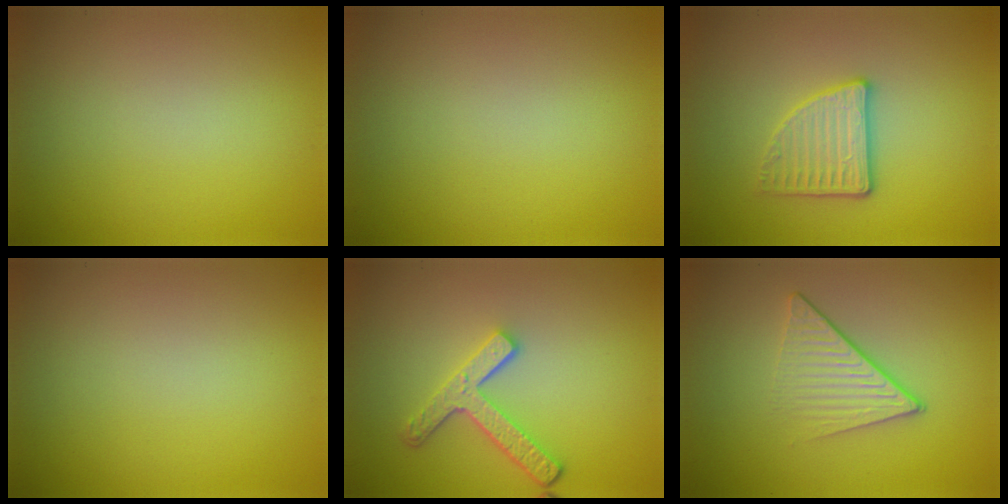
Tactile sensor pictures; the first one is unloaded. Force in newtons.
{"total": 0.0}
{"total": 3.1, "press": 2.9, "slide": 1.1}
{"total": 0.0}
{"total": 3.8, "press": 3.0, "slide": 2.3}
{"total": 4.2, "press": 2.7, "slide": 3.2}